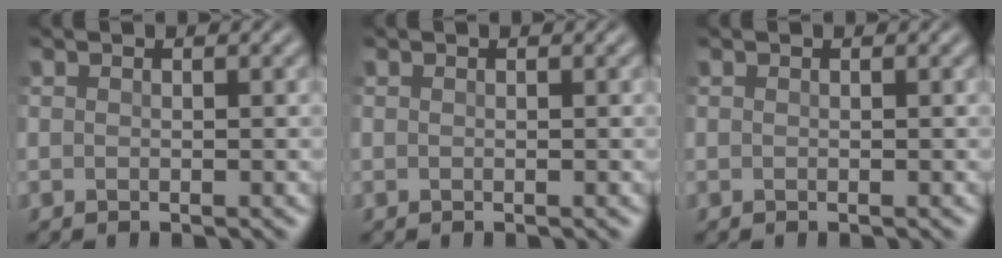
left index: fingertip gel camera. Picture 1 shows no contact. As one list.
[{"total": 0.0}, {"total": 0.0}]